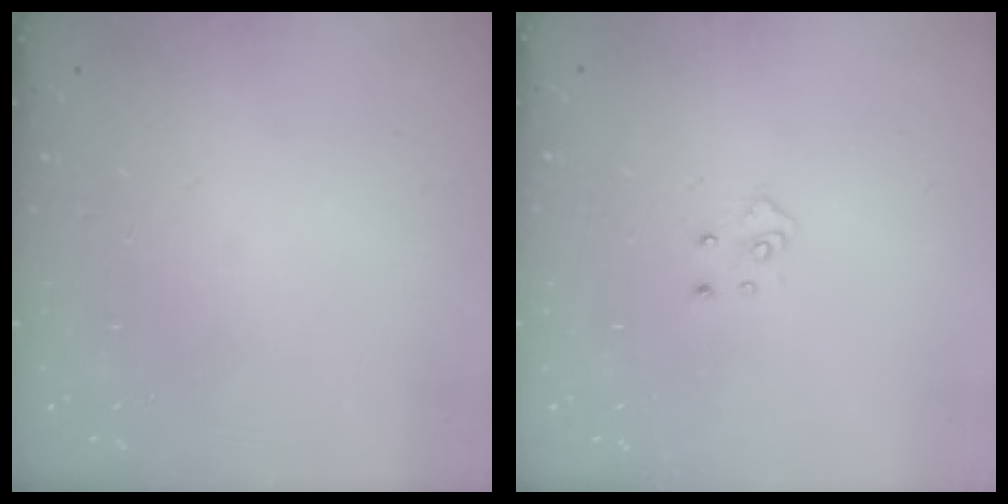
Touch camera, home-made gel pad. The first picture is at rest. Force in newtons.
{"total": 4.2, "press": 4.2, "slide": 0.4}